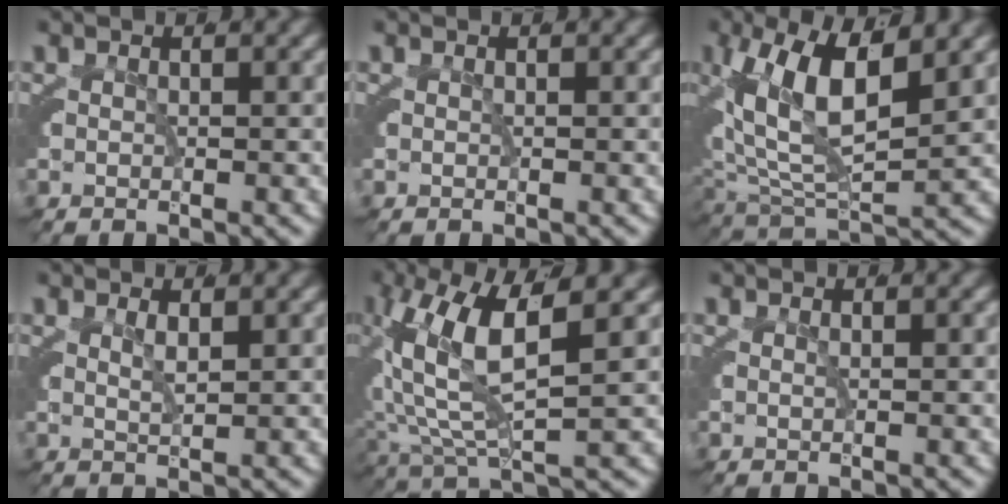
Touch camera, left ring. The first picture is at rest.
{"total": 0.0}
{"total": 9.2, "force": [2.5, 4.2, 7.8], "torque": [-0.150, -0.004, 0.051]}
{"total": 1.7, "force": [0.9, -1.0, 1.1], "torque": [-0.016, -0.010, 0.024]}
{"total": 8.8, "force": [1.5, 3.3, 8.0], "torque": [-0.149, 0.001, 0.033]}
{"total": 0.7, "force": [0.2, -0.5, 0.4], "torque": [-0.008, -0.005, 0.007]}